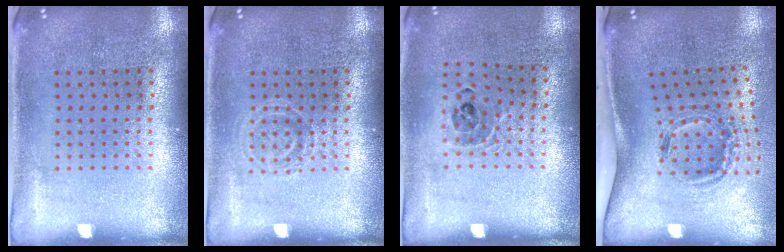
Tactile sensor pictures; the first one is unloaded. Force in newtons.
{"total": 1.2, "press": 1.2, "slide": 0.3}
{"total": 0.8, "press": 0.8, "slide": 0.2}
{"total": 1.6, "press": 1.1, "slide": 1.1}